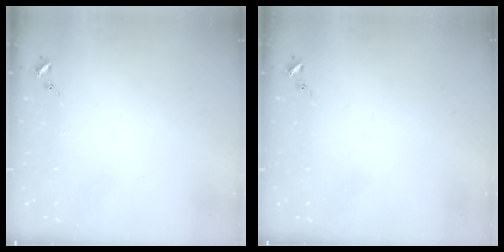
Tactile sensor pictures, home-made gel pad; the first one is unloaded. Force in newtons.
{"total": 0.0}